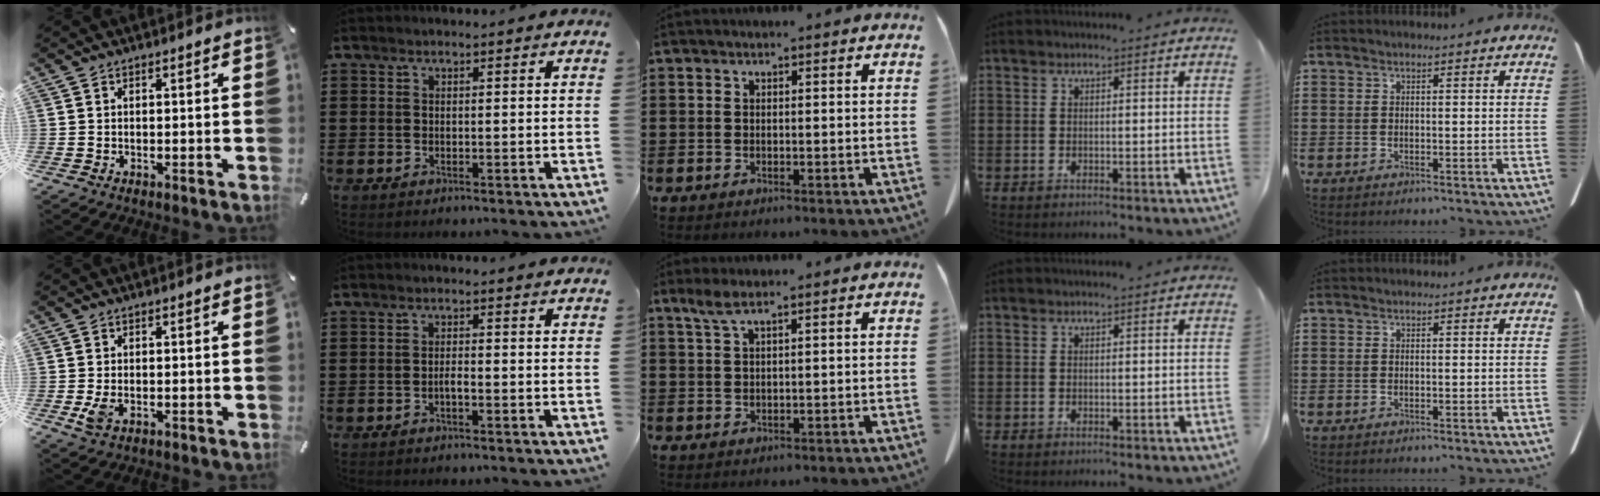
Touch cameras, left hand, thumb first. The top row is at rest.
{"thumb": {"total": 3.2, "force": [-0.7, 1.7, 2.6], "torque": [-0.063, -0.004, -0.015]}, "index": {"total": 1.4, "force": [-0.7, 0.3, 1.1], "torque": [-0.024, -0.001, -0.013]}, "middle": {"total": 2.3, "force": [1.5, 0.1, 1.7], "torque": [-0.037, 0.000, 0.027]}}